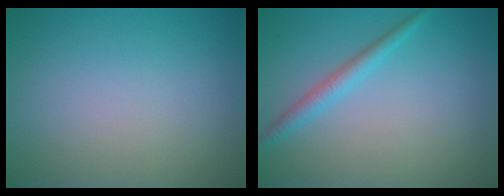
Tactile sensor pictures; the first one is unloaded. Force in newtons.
{"total": 1.9, "press": 1.9, "slide": 0.1}